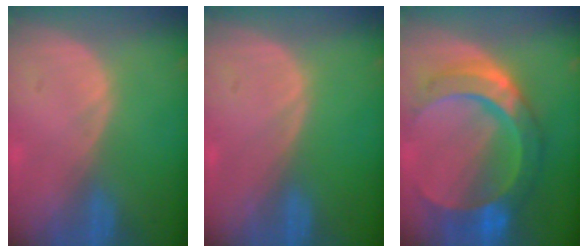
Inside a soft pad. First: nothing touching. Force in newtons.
{"total": 0.0}
{"total": 11.0, "press": 11.0, "slide": 0.9}